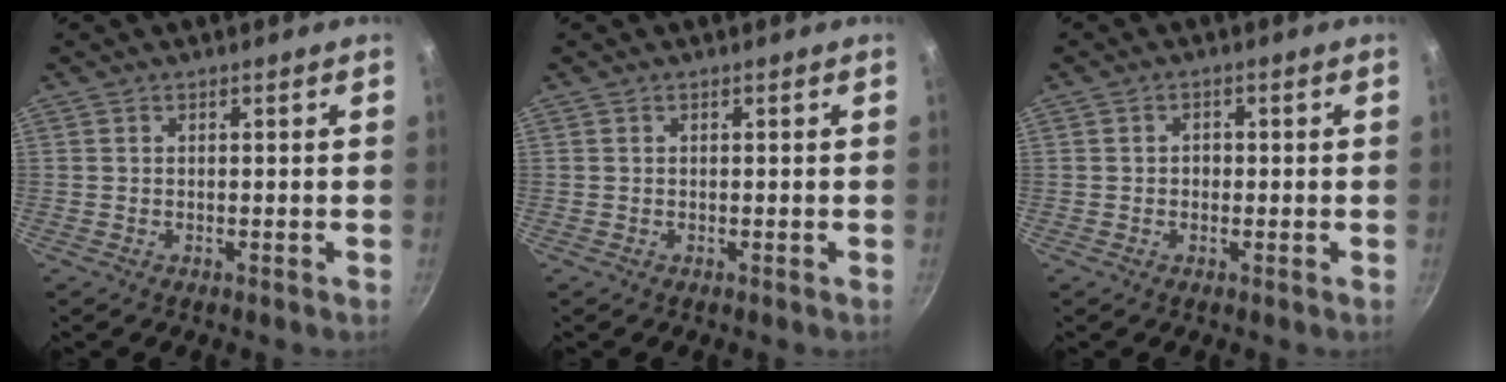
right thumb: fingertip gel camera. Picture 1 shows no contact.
{"total": 0.0}
{"total": 1.7, "force": [-0.1, 1.5, 0.8], "torque": [-0.009, 0.003, -0.005]}